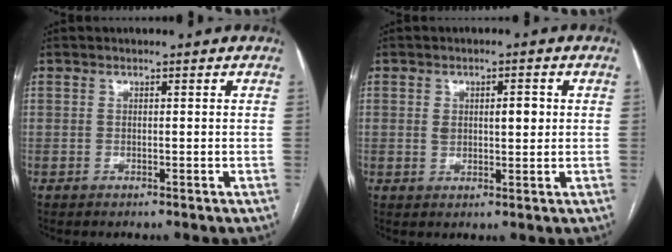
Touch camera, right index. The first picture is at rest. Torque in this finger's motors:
{"motor_torque": [0.03, 0.01, 0.14, 0.03]}